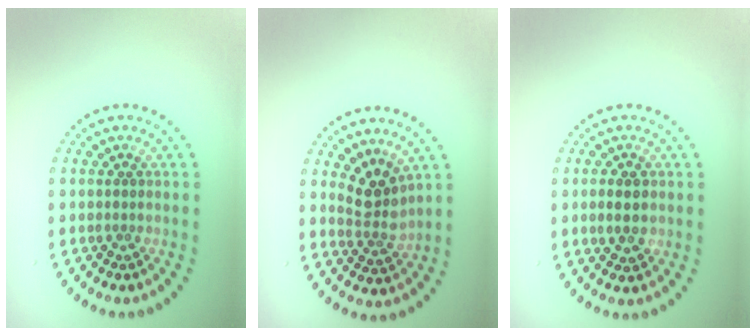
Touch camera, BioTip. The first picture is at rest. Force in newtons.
{"total": 3.0, "press": 2.5, "slide": 1.6}
{"total": 1.9, "press": 1.9, "slide": 0.1}